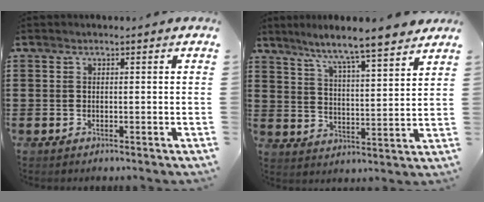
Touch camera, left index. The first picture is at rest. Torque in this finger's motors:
{"motor_torque": [1.02, -1.12, 0.85, 0.21]}